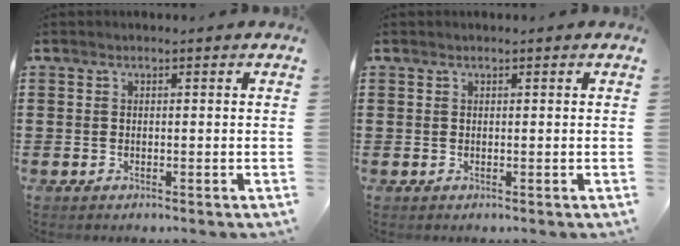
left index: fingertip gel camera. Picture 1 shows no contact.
{"total": 0.0}